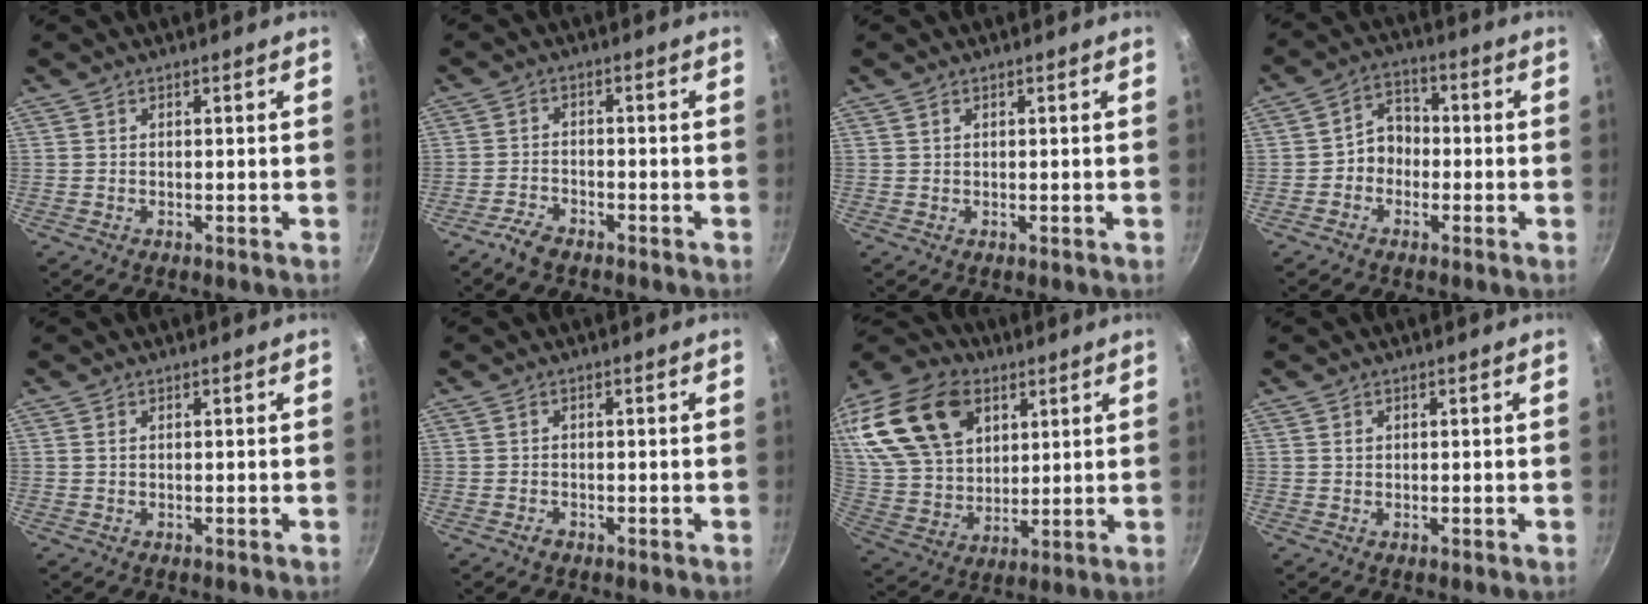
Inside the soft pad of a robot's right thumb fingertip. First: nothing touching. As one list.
[{"total": 3.8, "force": [-3.0, 1.4, 1.7], "torque": [-0.037, 0.024, -0.061]}, {"total": 0.5, "force": [0.3, 0.3, 0.2], "torque": [-0.004, 0.001, 0.007]}, {"total": 5.6, "force": [-1.3, 4.7, 2.8], "torque": [-0.009, 0.024, -0.034]}, {"total": 0.6, "force": [0.2, 0.4, 0.4], "torque": [-0.008, 0.001, 0.003]}, {"total": 1.2, "force": [-0.8, 0.8, 0.5], "torque": [-0.008, 0.006, -0.014]}, {"total": 25.1, "force": [10.9, 16.8, 15.3], "torque": [-0.295, -0.006, 0.205]}, {"total": 0.8, "force": [0.3, 0.7, 0.4], "torque": [-0.004, 0.002, 0.004]}]